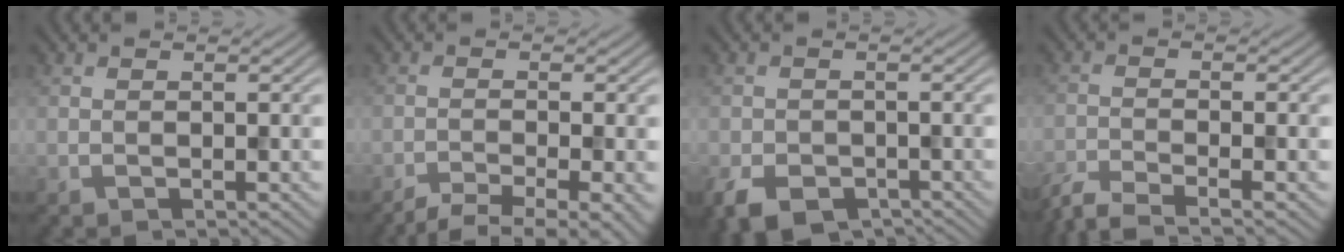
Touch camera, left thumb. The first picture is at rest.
{"total": 6.8, "force": [-5.1, 1.3, 4.3], "torque": [-0.062, -0.015, -0.080]}
{"total": 5.2, "force": [-3.2, 3.3, 2.6], "torque": [-0.049, -0.017, -0.058]}
{"total": 5.2, "force": [-4.3, 0.7, 3.0], "torque": [-0.054, -0.009, -0.089]}